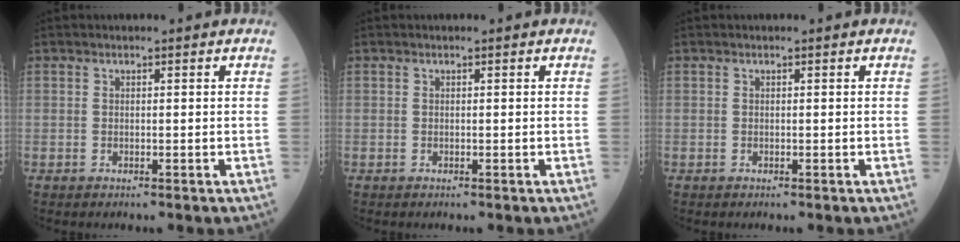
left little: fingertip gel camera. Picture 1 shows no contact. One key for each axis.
{"total": 0.0}
{"total": 0.0}